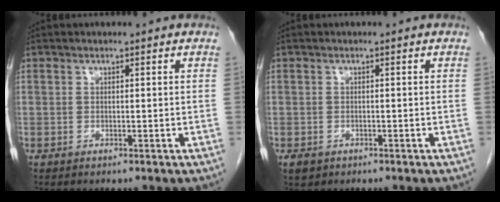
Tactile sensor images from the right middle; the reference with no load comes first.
{"total": 1.6, "force": [-0.8, 1.2, 0.6], "torque": [-0.014, 0.001, -0.006]}